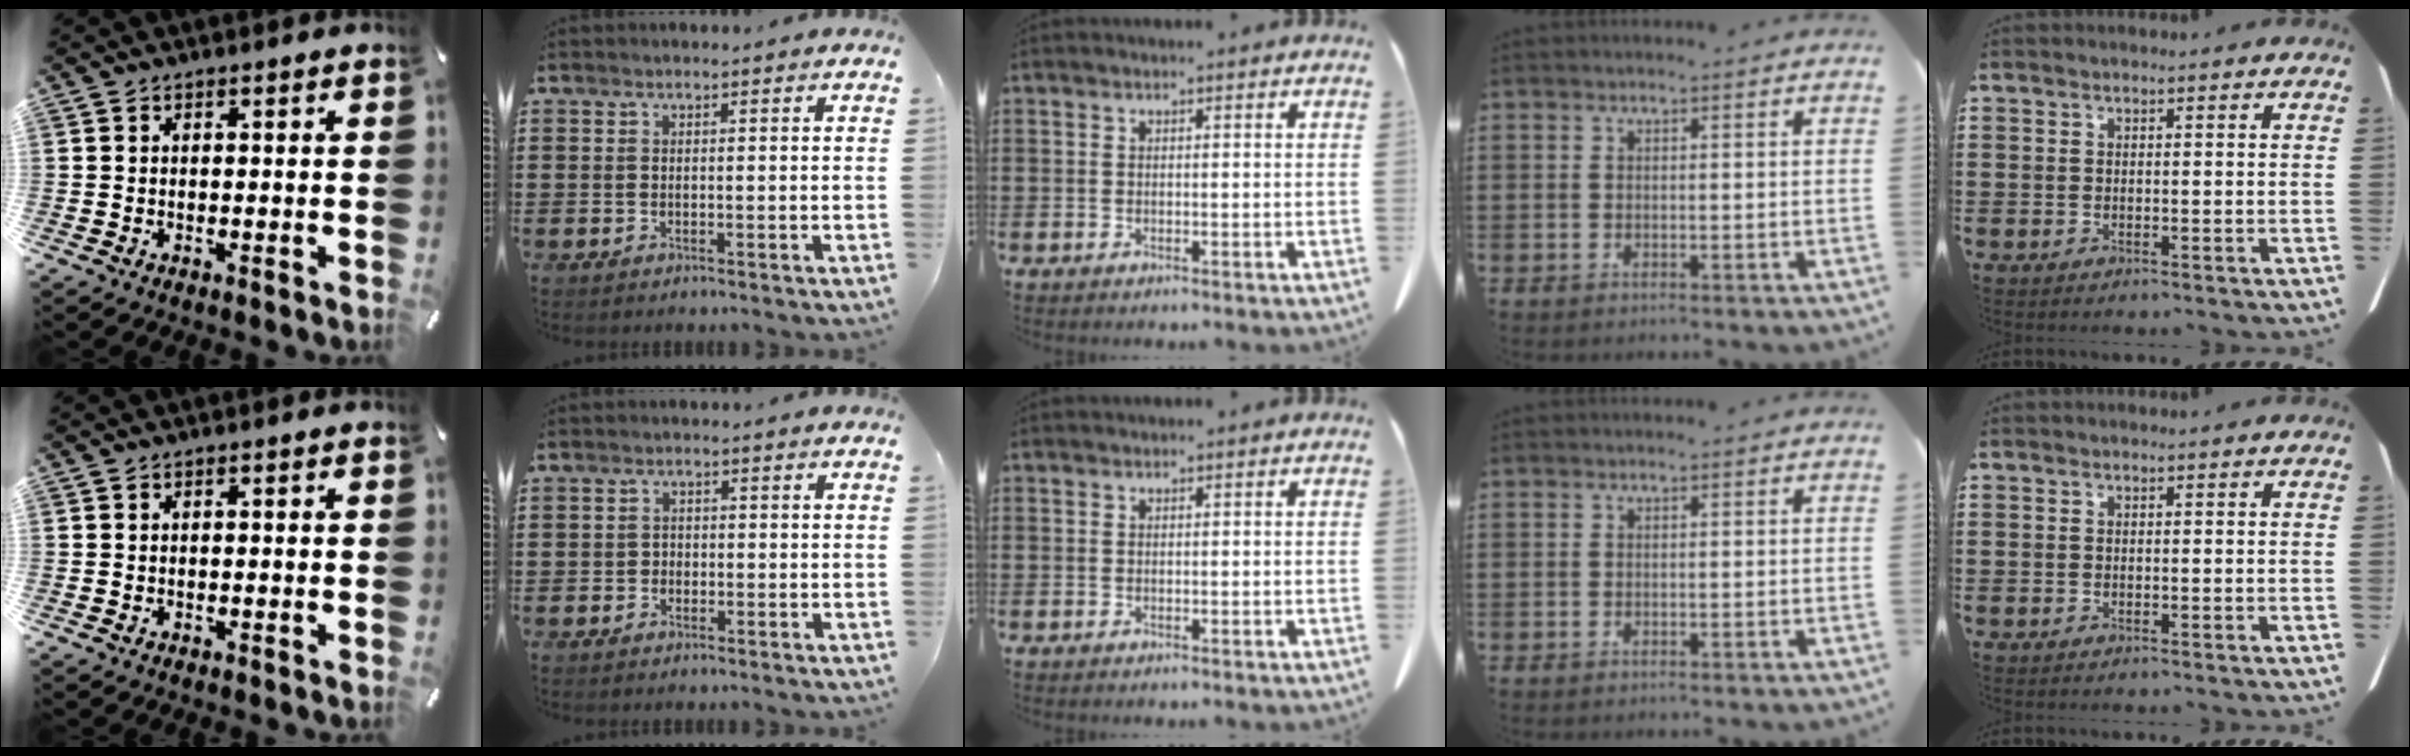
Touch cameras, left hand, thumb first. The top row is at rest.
{"index": {"total": 1.1, "force": [-0.4, 1.0, 0.3], "torque": [-0.010, 0.002, -0.010]}}